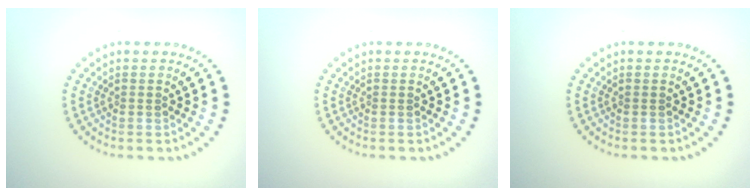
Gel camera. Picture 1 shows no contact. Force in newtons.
{"total": 0.0}
{"total": 0.0}